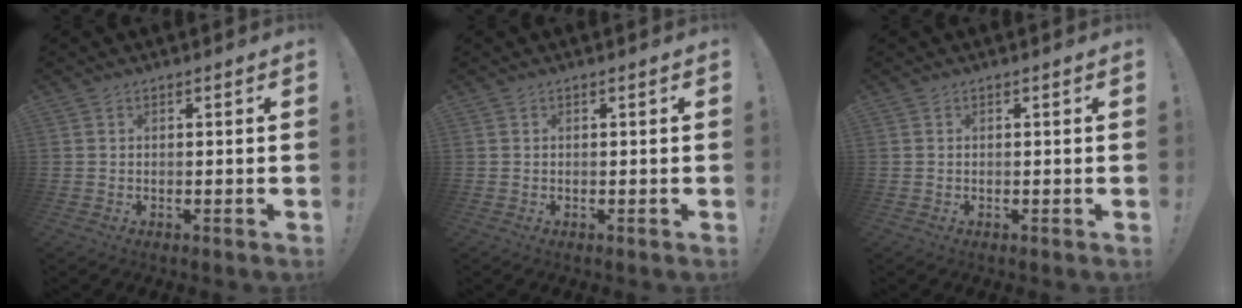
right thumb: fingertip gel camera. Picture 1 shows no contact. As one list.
[{"total": 0.0}, {"total": 0.0}]